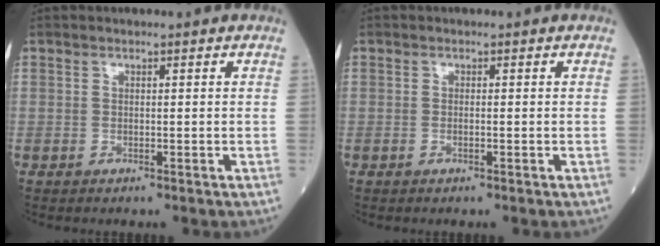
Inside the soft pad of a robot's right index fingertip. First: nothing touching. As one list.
[{"total": 0.5, "force": [-0.2, 0.0, 0.5], "torque": [-0.012, 0.000, -0.002]}]